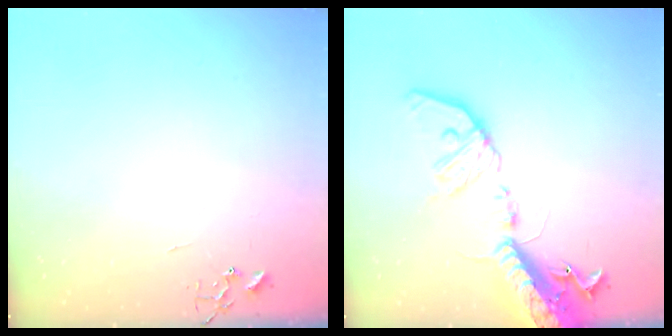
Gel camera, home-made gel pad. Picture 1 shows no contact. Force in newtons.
{"total": 20.9, "press": 20.4, "slide": 4.4}